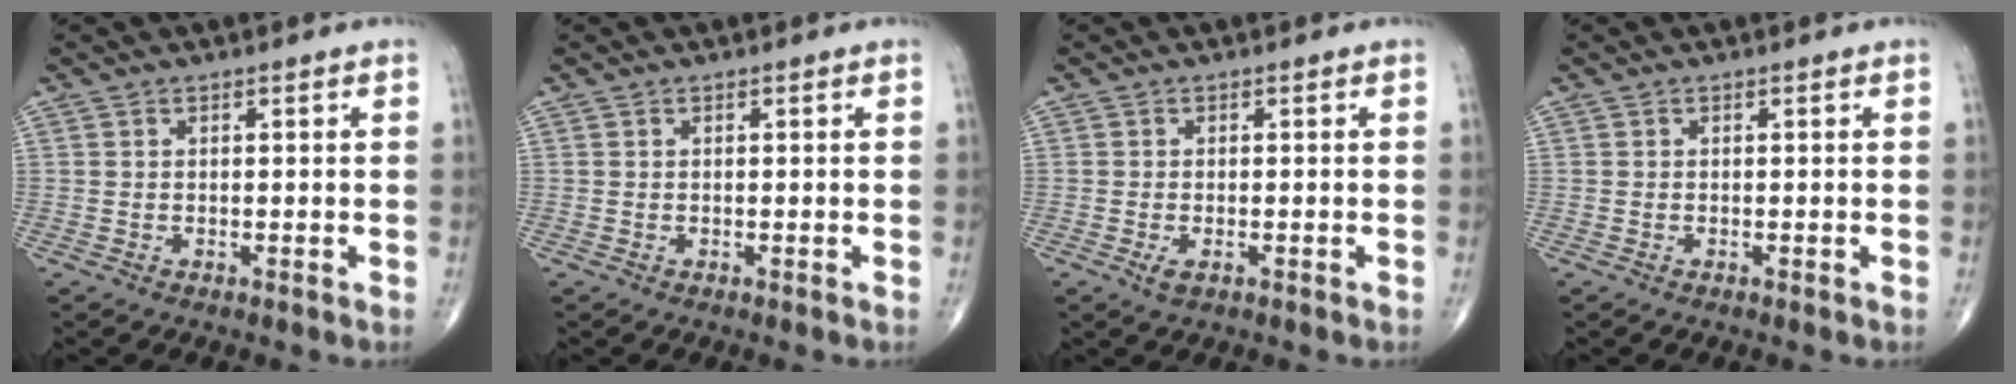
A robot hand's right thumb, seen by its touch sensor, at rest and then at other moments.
{"total": 0.0}
{"total": 1.8, "force": [-0.8, 0.8, 1.5], "torque": [-0.030, -0.002, -0.013]}
{"total": 0.0}